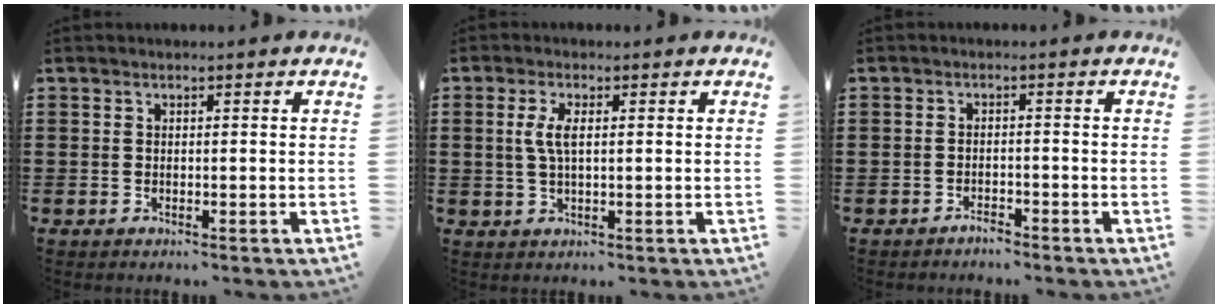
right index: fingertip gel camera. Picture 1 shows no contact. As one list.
[{"total": 3.4, "force": [0.7, 1.1, 3.1], "torque": [-0.069, 0.004, 0.008]}, {"total": 1.5, "force": [-1.5, 0.1, 0.0], "torque": [-0.003, 0.003, -0.030]}]